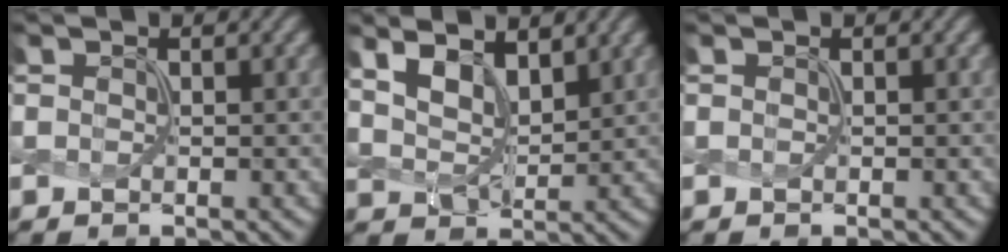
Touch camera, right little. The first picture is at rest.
{"total": 4.6, "force": [2.6, 2.1, 3.1], "torque": [-0.064, -0.001, 0.051]}
{"total": 0.0}